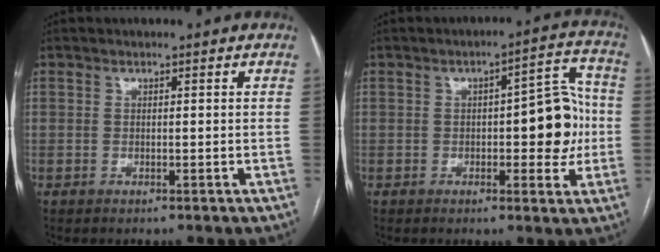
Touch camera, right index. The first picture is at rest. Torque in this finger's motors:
{"motor_torque": [0.63, -0.18, 0.34, 0.08]}